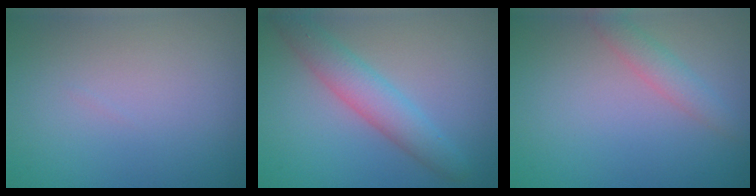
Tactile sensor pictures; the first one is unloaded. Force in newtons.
{"total": 4.2, "press": 4.1, "slide": 0.2}
{"total": 2.1, "press": 2.1, "slide": 0.1}